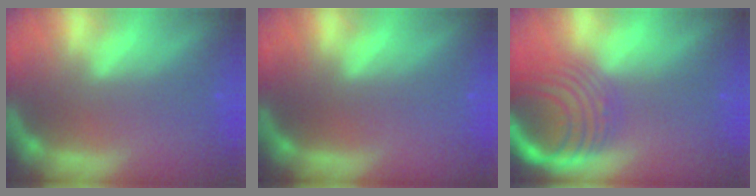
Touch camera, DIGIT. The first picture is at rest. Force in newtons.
{"total": 0.0}
{"total": 10.0}